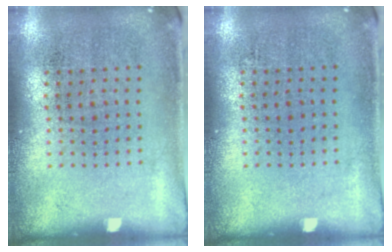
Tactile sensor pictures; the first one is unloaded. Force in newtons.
{"total": 0.0}